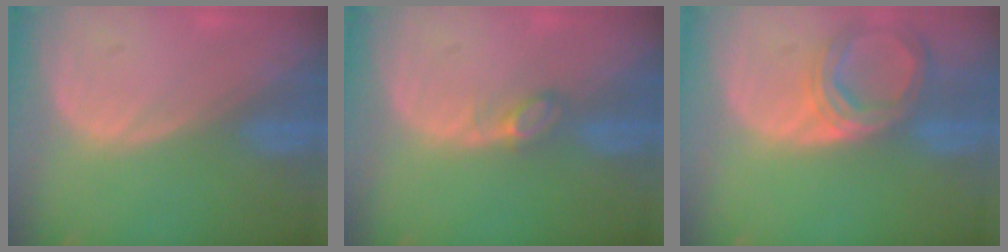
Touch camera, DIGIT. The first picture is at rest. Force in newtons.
{"total": 2.2, "press": 2.2, "slide": 0.3}
{"total": 6.9, "press": 6.3, "slide": 2.6}